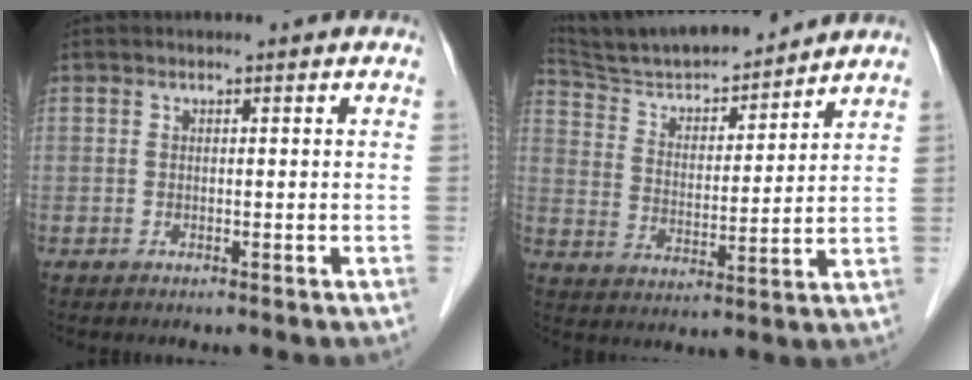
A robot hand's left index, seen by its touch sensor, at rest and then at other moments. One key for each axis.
{"total": 14.9, "fx": 14.0, "fy": 1.7, "fz": 4.9, "tx": -0.090, "ty": 0.001, "tz": 0.236}